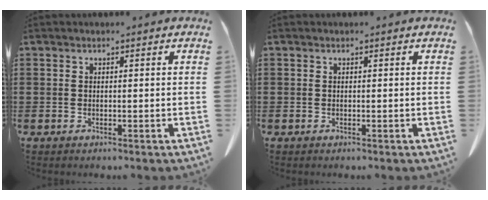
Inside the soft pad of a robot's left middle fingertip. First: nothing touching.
{"total": 0.0}